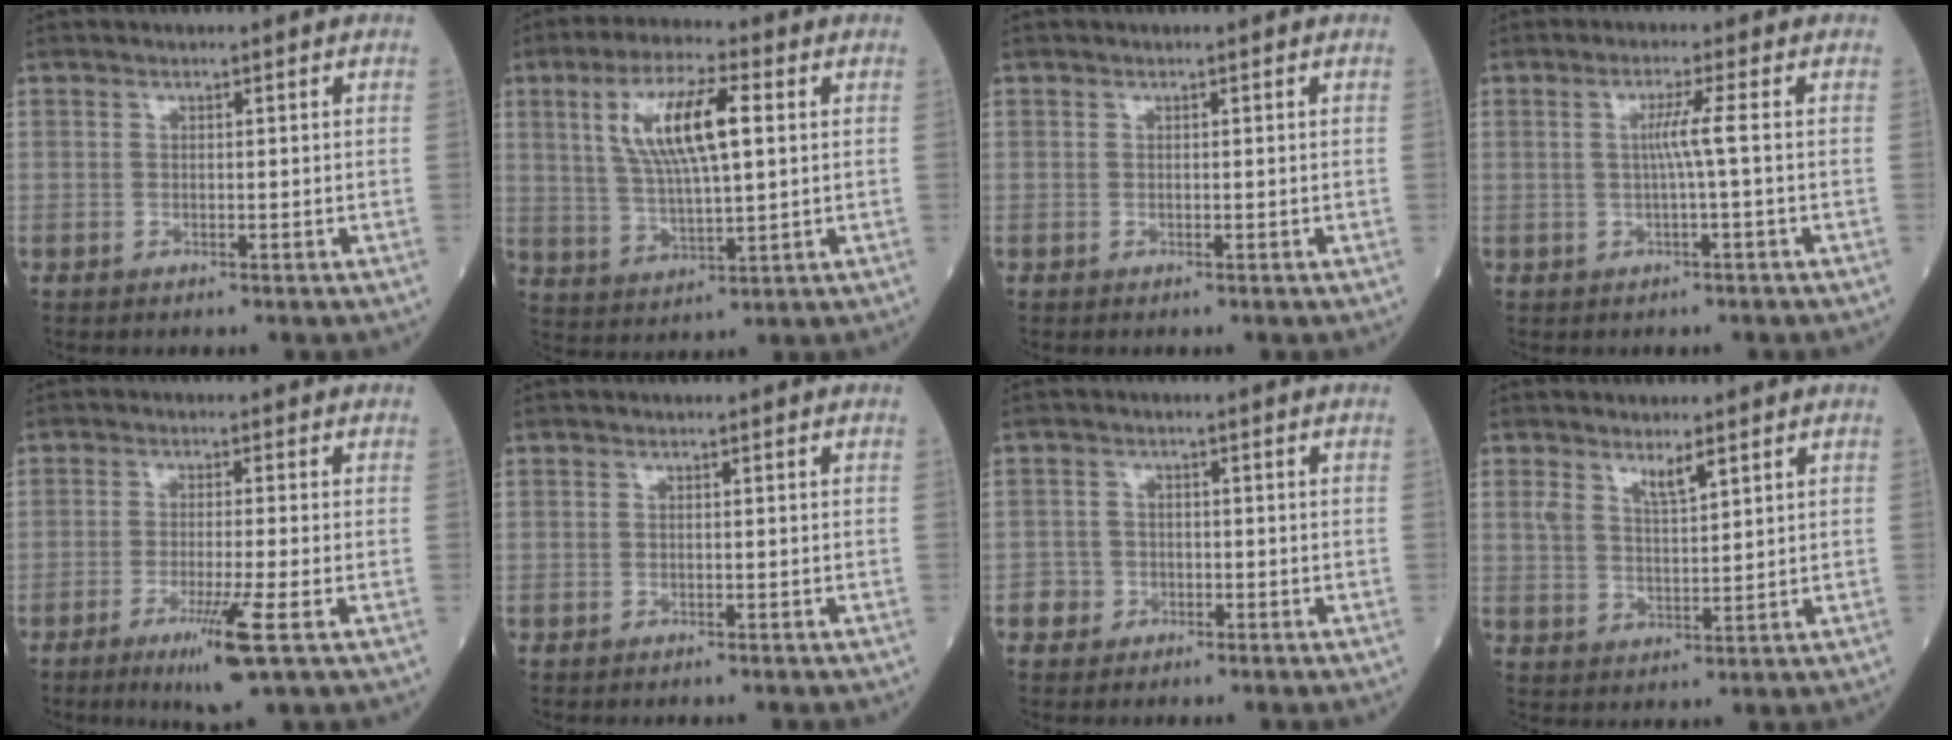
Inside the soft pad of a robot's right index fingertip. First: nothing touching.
{"total": 11.5, "force": [3.1, 2.7, 10.8], "torque": [-0.214, 0.011, 0.060]}
{"total": 0.0}
{"total": 3.1, "force": [0.0, -1.0, 2.9], "torque": [-0.055, -0.001, -0.001]}
{"total": 7.0, "force": [-3.4, -0.6, 6.1], "torque": [-0.107, -0.022, -0.058]}
{"total": 1.3, "force": [-1.2, 0.0, 0.5], "torque": [-0.008, 0.000, -0.016]}
{"total": 2.3, "force": [-1.3, 1.9, -0.1], "torque": [0.005, 0.013, -0.030]}
{"total": 3.8, "force": [2.5, 1.0, 2.7], "torque": [-0.054, 0.002, 0.049]}